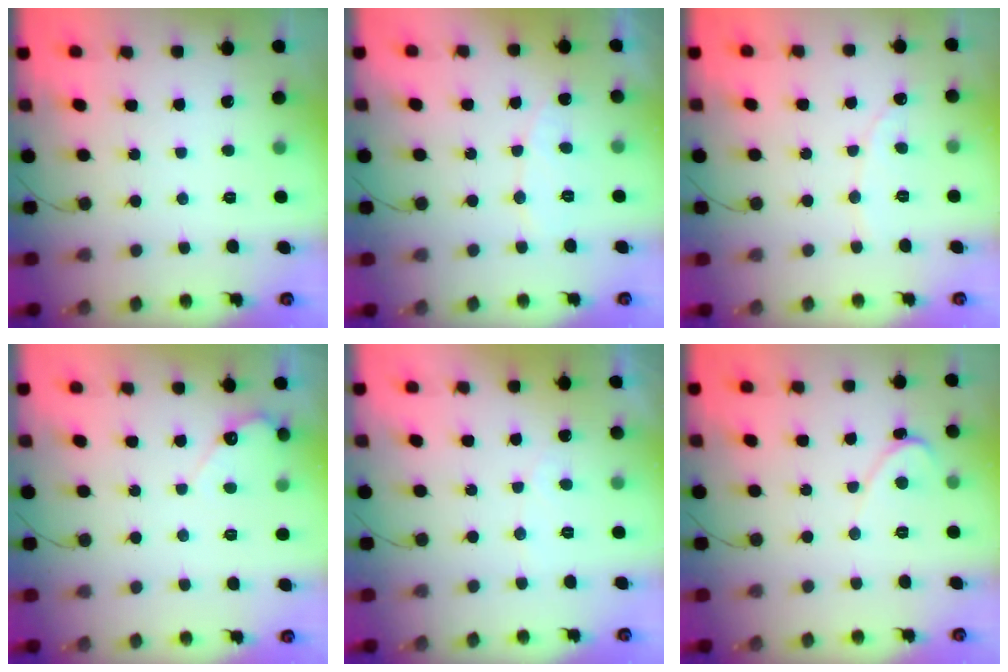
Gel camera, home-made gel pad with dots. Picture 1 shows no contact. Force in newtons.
{"total": 5.3, "press": 5.3, "slide": 0.4}
{"total": 2.1, "press": 2.1, "slide": 0.1}
{"total": 3.8, "press": 3.7, "slide": 0.3}
{"total": 2.7, "press": 2.7, "slide": 0.1}
{"total": 2.4, "press": 2.4, "slide": 0.2}